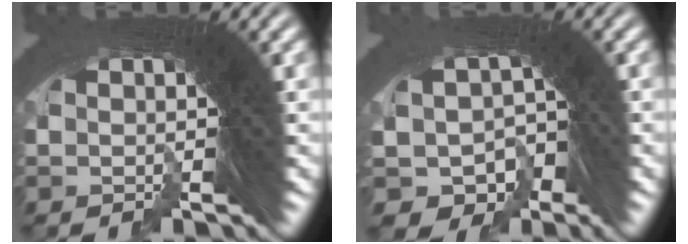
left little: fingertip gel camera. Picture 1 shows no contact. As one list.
[{"total": 9.4, "force": [-5.6, 7.5, 1.2], "torque": [-0.074, -0.070, -0.074]}]